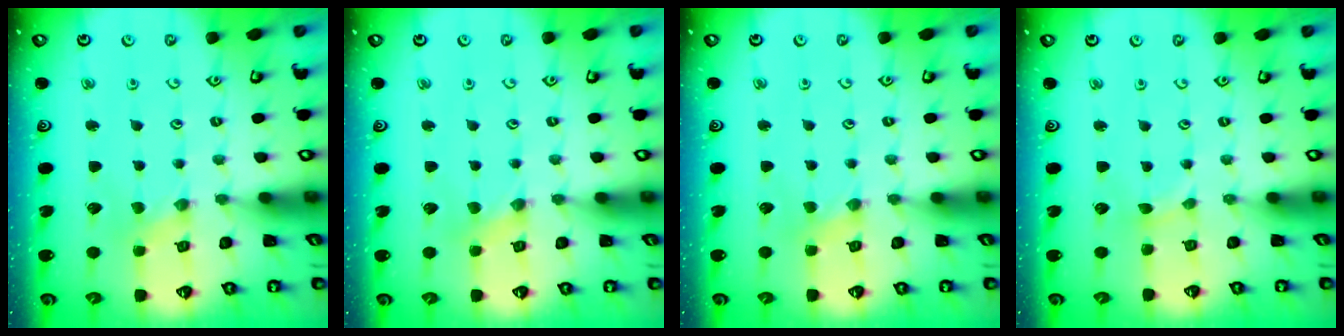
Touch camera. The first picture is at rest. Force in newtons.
{"total": 2.1, "press": 2.1, "slide": 0.3}
{"total": 2.4, "press": 2.4, "slide": 0.4}
{"total": 1.3, "press": 1.2, "slide": 0.2}